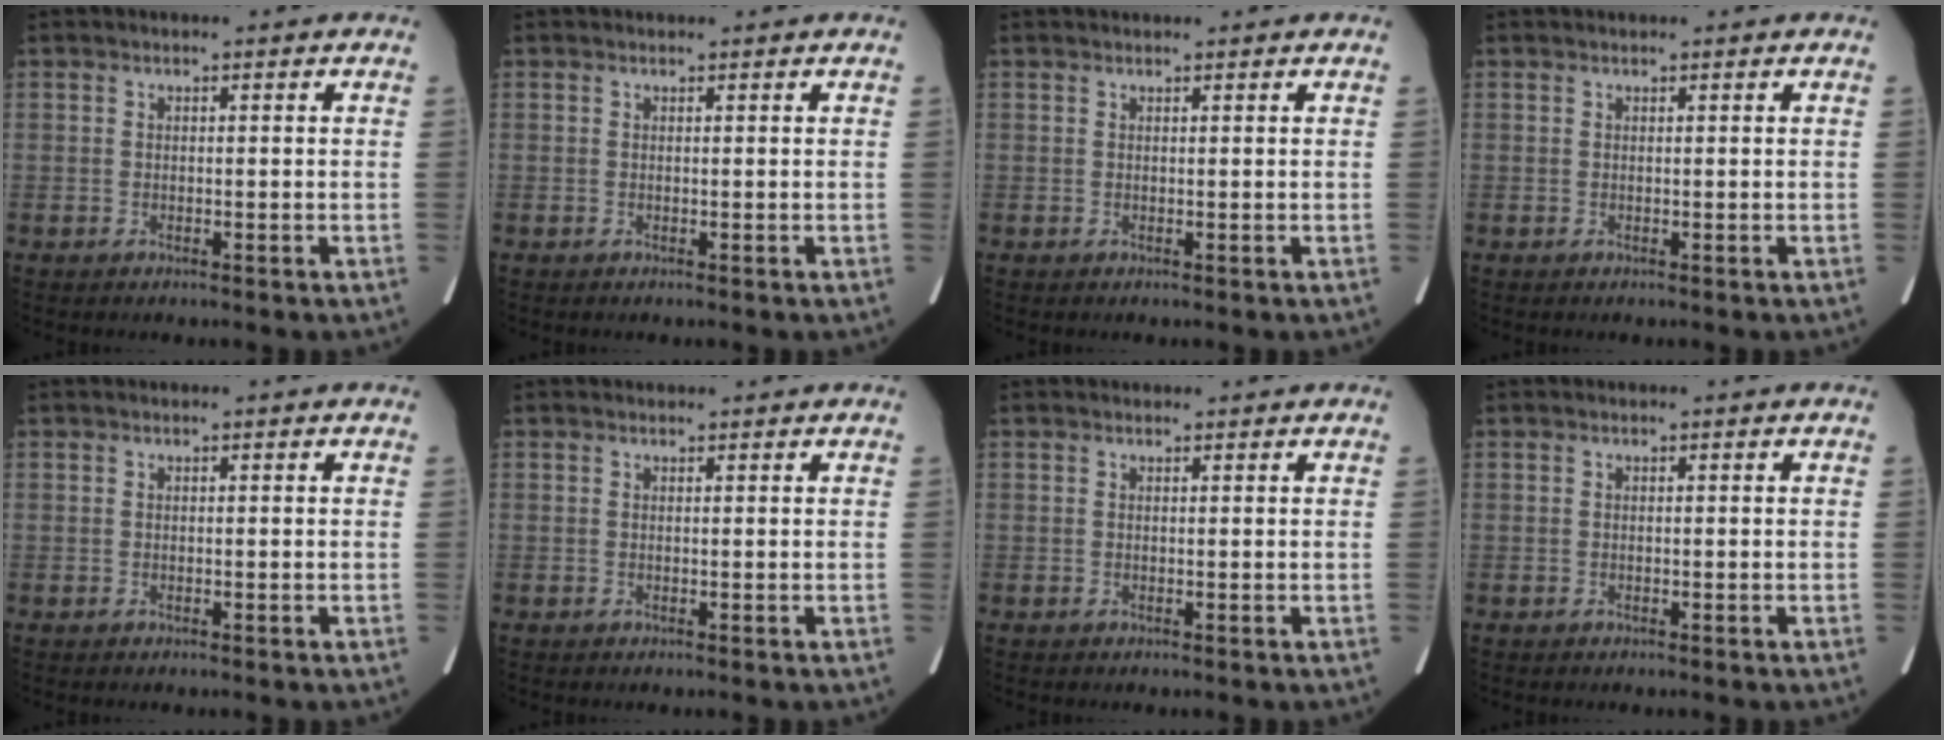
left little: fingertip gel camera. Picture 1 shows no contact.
{"total": 0.9, "force": [0.8, 0.1, 0.1], "torque": [-0.007, 0.014, 0.014]}
{"total": 1.8, "force": [1.7, 0.1, 0.5], "torque": [-0.006, 0.025, 0.029]}
{"total": 1.1, "force": [1.0, 0.0, 0.4], "torque": [-0.005, 0.021, 0.021]}
{"total": 0.0}
{"total": 1.4, "force": [1.3, 0.3, 0.1], "torque": [-0.008, 0.016, 0.019]}
{"total": 1.3, "force": [1.2, 0.3, 0.1], "torque": [-0.008, 0.015, 0.019]}
{"total": 0.0}